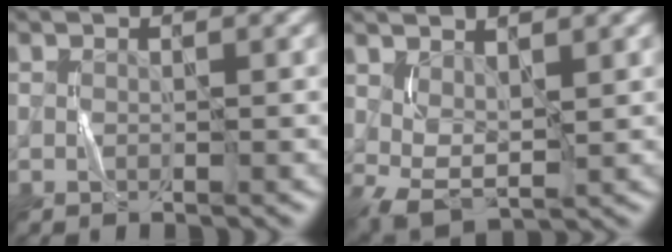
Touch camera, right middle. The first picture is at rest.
{"total": 3.2, "force": [1.2, 1.7, 2.4], "torque": [-0.052, -0.004, 0.029]}